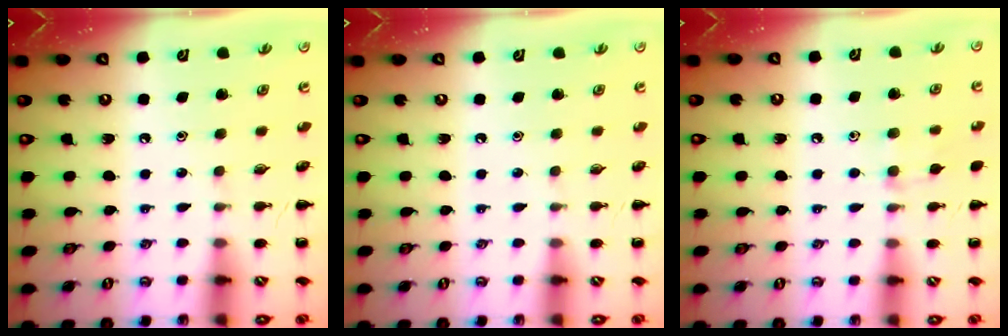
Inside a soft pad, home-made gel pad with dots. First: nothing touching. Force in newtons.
{"total": 0.0}
{"total": 7.5, "press": 7.2, "slide": 2.3}